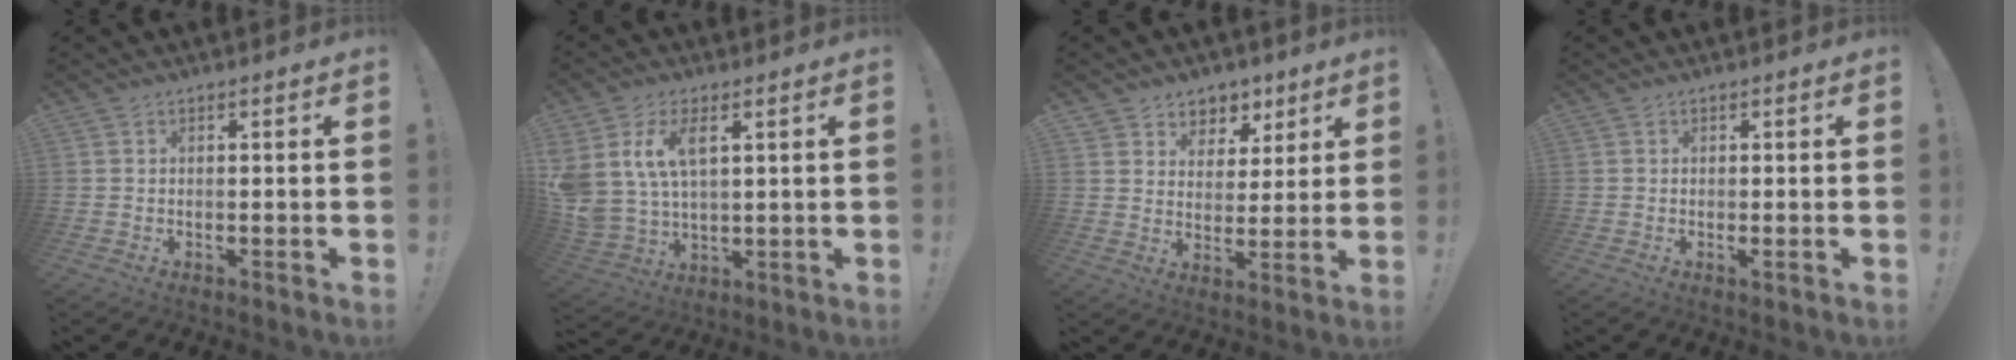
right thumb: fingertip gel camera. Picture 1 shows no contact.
{"total": 11.5, "force": [5.4, 6.6, 7.7], "torque": [-0.173, -0.019, 0.102]}
{"total": 7.3, "force": [4.2, 5.9, 0.6], "torque": [0.001, -0.036, 0.085]}
{"total": 1.0, "force": [0.1, -0.3, 0.9], "torque": [-0.012, -0.005, 0.001]}